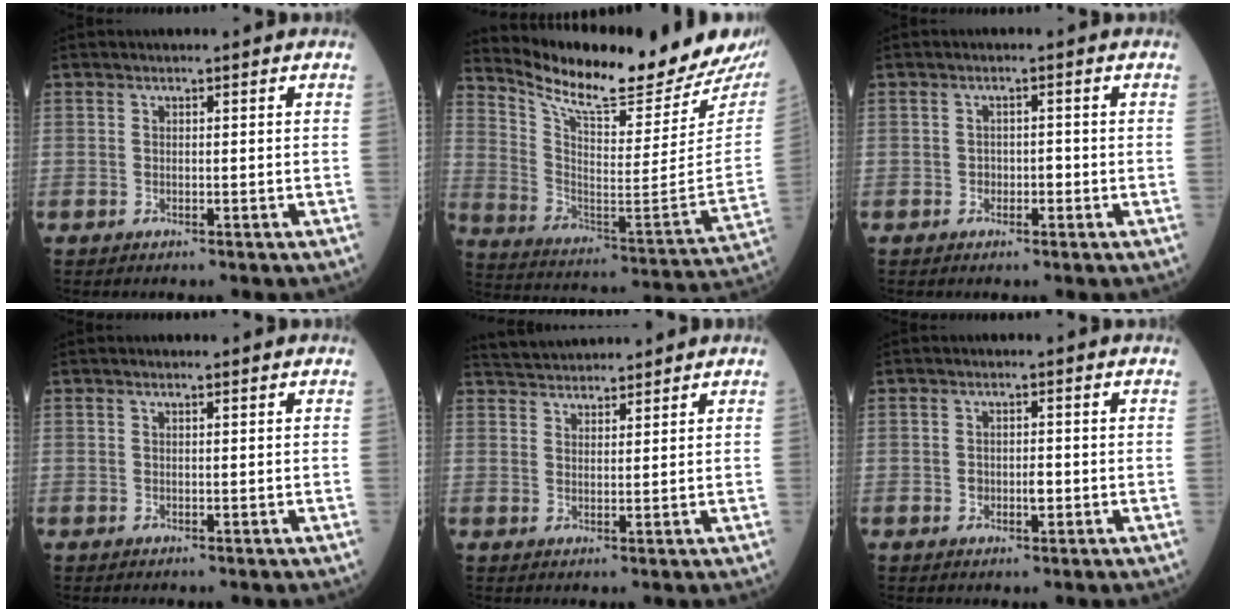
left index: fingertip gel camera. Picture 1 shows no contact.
{"total": 22.7, "force": [20.9, 1.4, 8.9], "torque": [-0.162, -0.094, 0.304]}
{"total": 1.3, "force": [-0.4, 0.9, 0.8], "torque": [-0.008, 0.004, -0.008]}
{"total": 0.6, "force": [0.5, 0.0, 0.4], "torque": [-0.014, 0.007, 0.009]}
{"total": 7.0, "force": [6.8, 0.9, 1.5], "torque": [-0.033, 0.035, 0.113]}
{"total": 1.9, "force": [-0.3, 1.1, 1.6], "torque": [-0.025, 0.002, -0.003]}